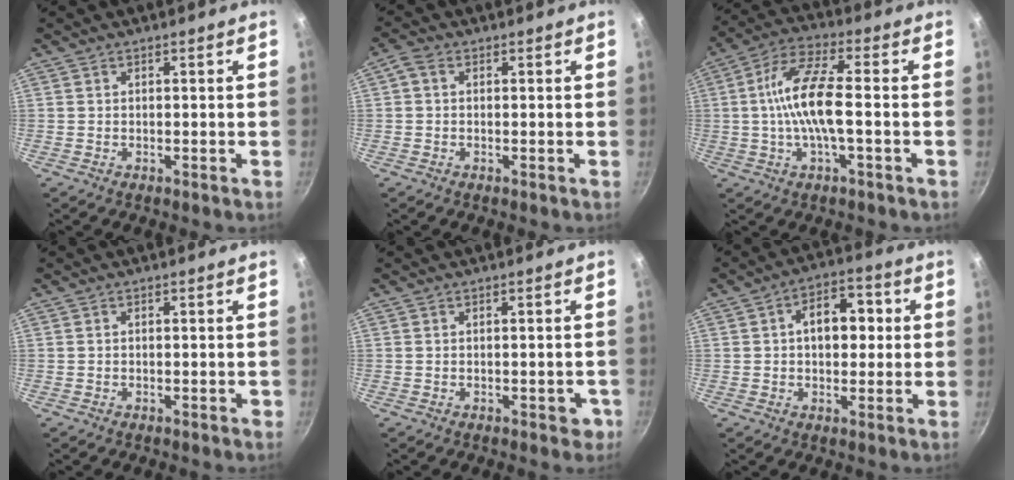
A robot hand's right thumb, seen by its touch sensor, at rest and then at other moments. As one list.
[{"total": 2.3, "force": [0.3, 1.7, 1.6], "torque": [-0.035, 0.010, 0.000]}, {"total": 11.8, "force": [-0.9, 3.5, 11.2], "torque": [-0.223, 0.029, -0.030]}, {"total": 0.6, "force": [-0.4, 0.3, 0.4], "torque": [-0.006, 0.006, -0.005]}, {"total": 2.7, "force": [-1.1, 1.4, 2.1], "torque": [-0.008, 0.010, -0.013]}, {"total": 9.3, "force": [1.1, 6.2, 6.8], "torque": [-0.060, 0.021, 0.005]}]